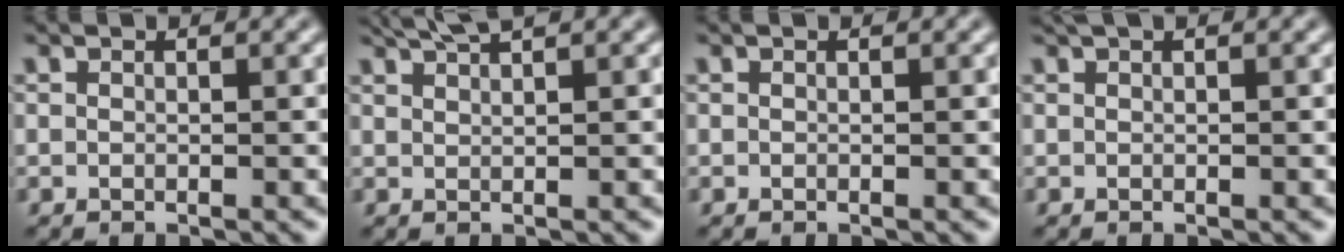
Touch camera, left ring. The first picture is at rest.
{"total": 2.7, "force": [2.2, 0.4, 1.5], "torque": [-0.016, 0.007, 0.035]}
{"total": 0.0}
{"total": 0.9, "force": [0.6, 0.1, 0.6], "torque": [-0.012, 0.002, 0.007]}